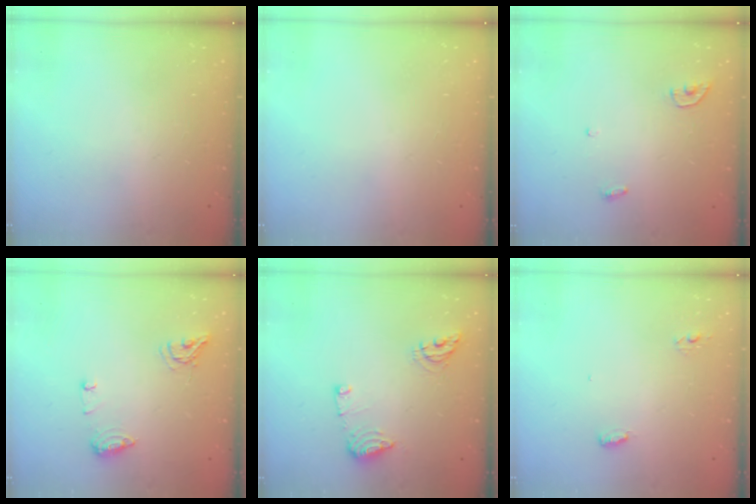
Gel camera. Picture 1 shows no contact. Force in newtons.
{"total": 0.0}
{"total": 4.3, "press": 4.3, "slide": 0.4}
{"total": 8.8, "press": 8.8, "slide": 0.5}
{"total": 9.0, "press": 8.9, "slide": 0.9}
{"total": 4.2, "press": 4.0, "slide": 1.3}